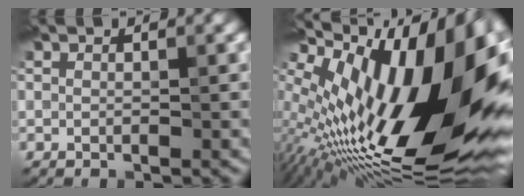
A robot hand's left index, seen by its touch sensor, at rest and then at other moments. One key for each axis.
{"total": 20.3, "fx": 3.9, "fy": 8.7, "fz": 18.0, "tx": -0.292, "ty": 0.016, "tz": 0.055}